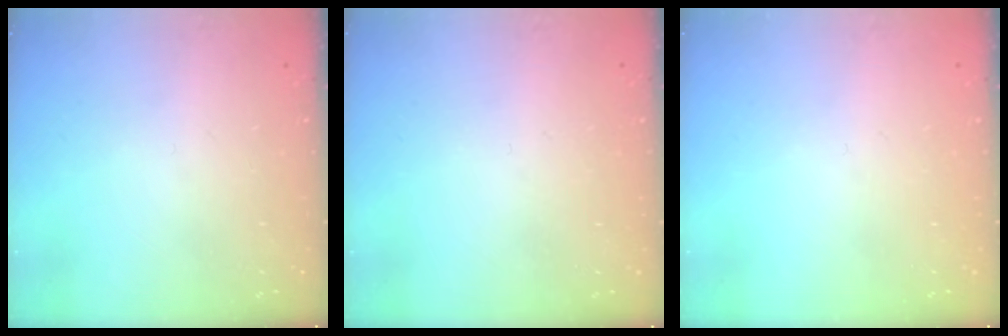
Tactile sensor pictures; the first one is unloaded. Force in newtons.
{"total": 0.0}
{"total": 0.0}